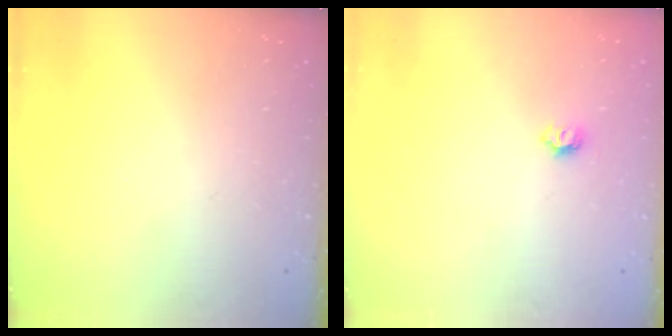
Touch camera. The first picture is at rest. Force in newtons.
{"total": 5.5, "press": 5.5, "slide": 0.5}